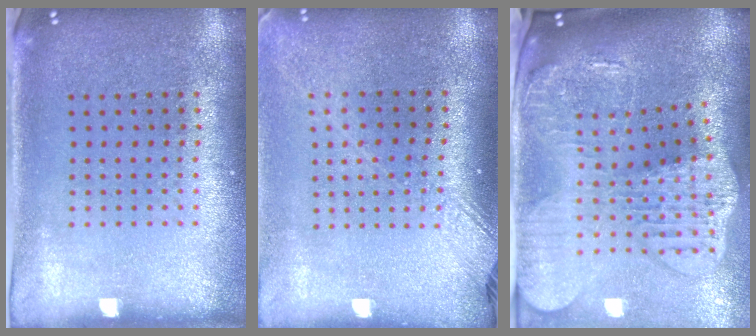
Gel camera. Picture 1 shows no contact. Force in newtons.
{"total": 1.8, "press": 1.4, "slide": 1.1}
{"total": 4.4, "press": 3.3, "slide": 2.9}